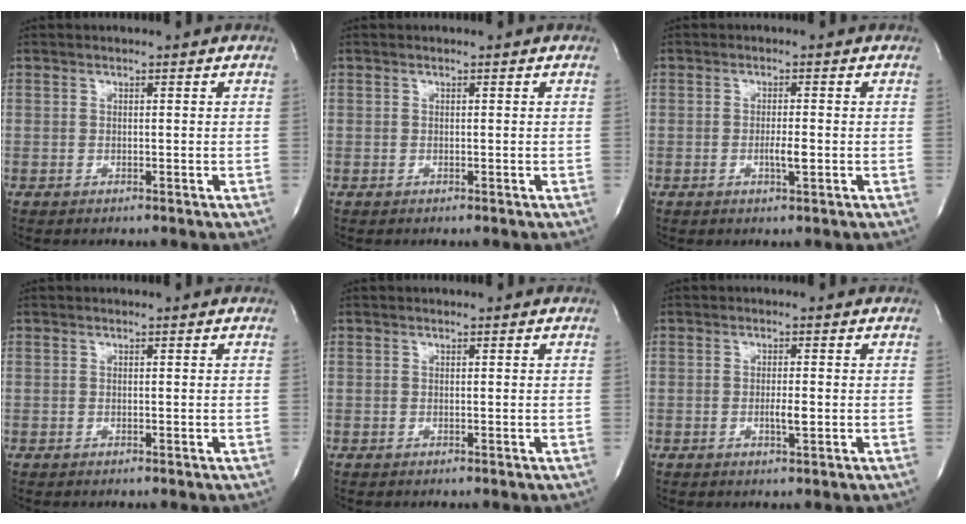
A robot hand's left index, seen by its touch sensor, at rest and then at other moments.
{"total": 0.0}
{"total": 2.6, "force": [-1.3, 0.2, 2.2], "torque": [-0.041, -0.008, -0.021]}
{"total": 0.0}
{"total": 0.0}
{"total": 2.2, "force": [-1.1, 0.2, 1.9], "torque": [-0.036, -0.007, -0.018]}